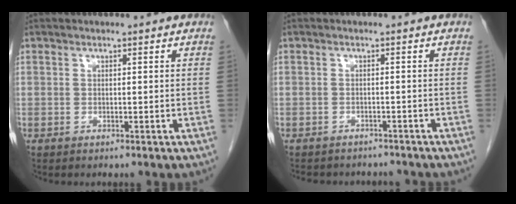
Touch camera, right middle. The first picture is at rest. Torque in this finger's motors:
{"motor_torque": [0.17, -0.17, 0.00, 0.01]}